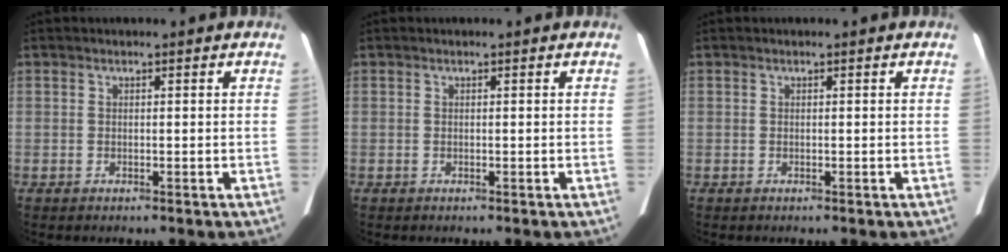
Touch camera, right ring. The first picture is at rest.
{"total": 0.0}
{"total": 0.0}